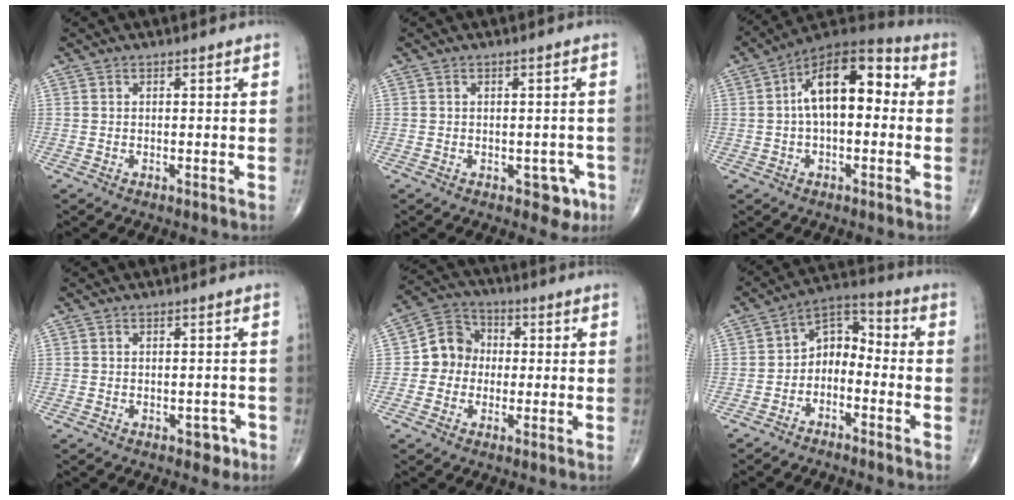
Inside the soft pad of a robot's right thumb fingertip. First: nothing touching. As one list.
[{"total": 3.7, "force": [-1.5, 2.5, 2.3], "torque": [0.001, 0.006, -0.015]}, {"total": 15.2, "force": [1.6, 7.9, 12.9], "torque": [-0.185, 0.045, 0.013]}, {"total": 2.4, "force": [-1.2, 1.6, 1.3], "torque": [0.002, 0.004, -0.013]}, {"total": 7.9, "force": [-0.3, 7.1, 3.2], "torque": [-0.027, 0.026, -0.021]}, {"total": 7.6, "force": [-3.1, 5.1, 4.7], "torque": [-0.055, 0.056, -0.070]}]